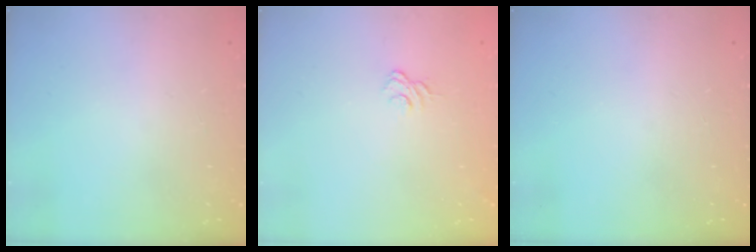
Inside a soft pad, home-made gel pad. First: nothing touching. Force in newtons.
{"total": 3.4, "press": 3.2, "slide": 1.1}
{"total": 0.0}